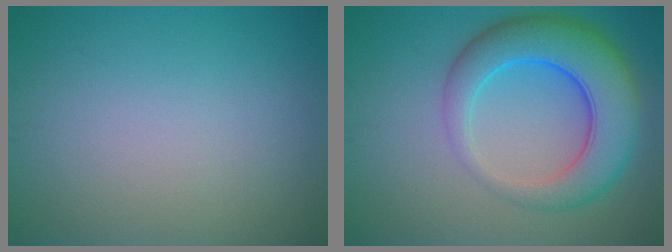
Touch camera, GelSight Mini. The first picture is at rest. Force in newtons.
{"total": 8.3, "press": 8.3, "slide": 0.2}